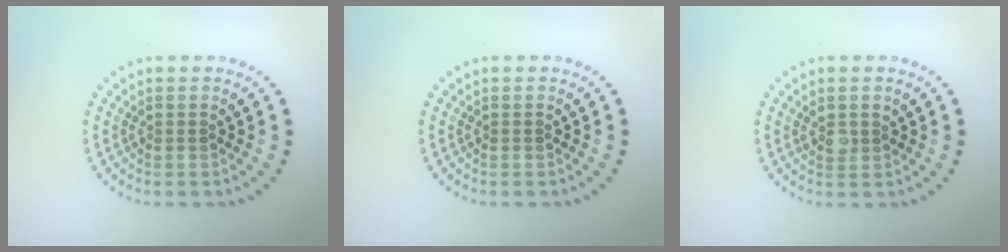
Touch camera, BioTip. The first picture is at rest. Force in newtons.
{"total": 0.0}
{"total": 1.4, "press": 1.3, "slide": 0.7}